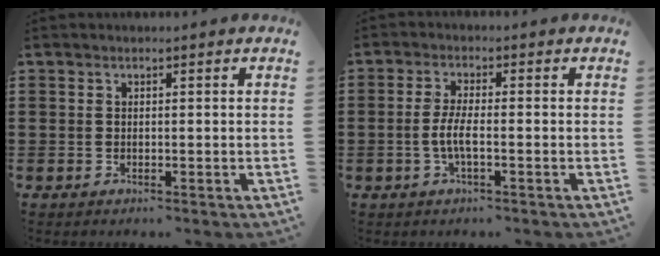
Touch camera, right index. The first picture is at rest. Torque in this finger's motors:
{"motor_torque": [2.00, 0.14, 0.37, 0.14]}